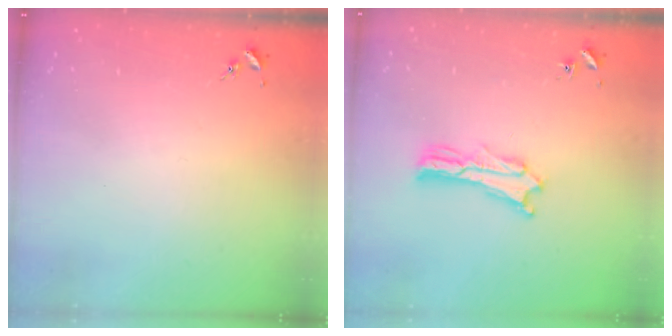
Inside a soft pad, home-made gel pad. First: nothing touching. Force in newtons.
{"total": 2.5, "press": 2.5, "slide": 0.1}